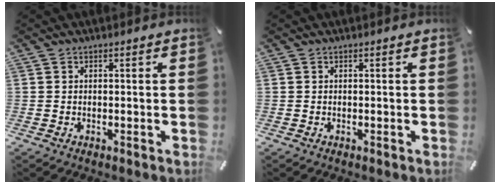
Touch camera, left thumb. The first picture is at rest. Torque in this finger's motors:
{"motor_torque": [0.00, 0.00, -0.02, 0.02, 0.00]}